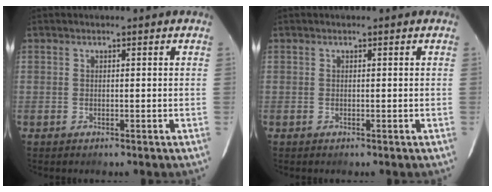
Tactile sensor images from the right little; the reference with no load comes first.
{"total": 0.0}